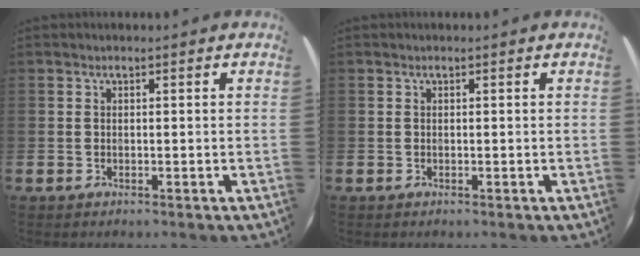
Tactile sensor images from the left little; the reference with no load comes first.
{"total": 0.0}